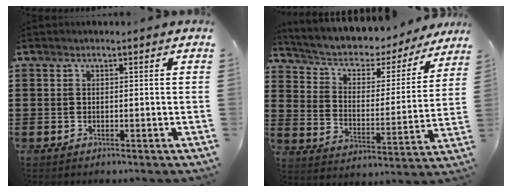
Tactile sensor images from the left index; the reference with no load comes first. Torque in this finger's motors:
{"motor_torque": [2.14, 0.00, 1.05, 0.21]}